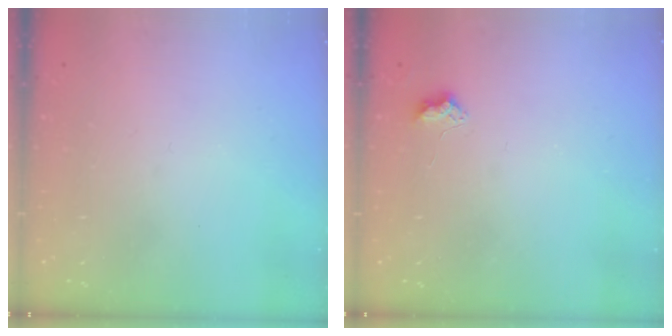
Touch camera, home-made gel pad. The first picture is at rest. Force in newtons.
{"total": 4.9, "press": 4.9, "slide": 0.6}